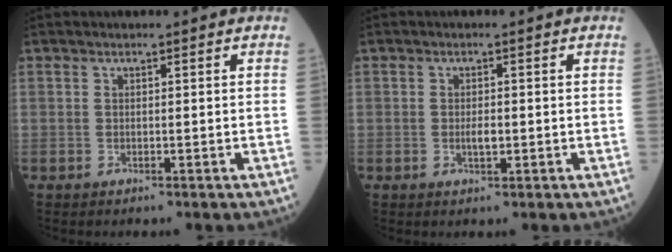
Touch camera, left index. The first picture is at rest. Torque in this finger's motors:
{"motor_torque": [0.38, 0.00, 0.03, 0.01]}